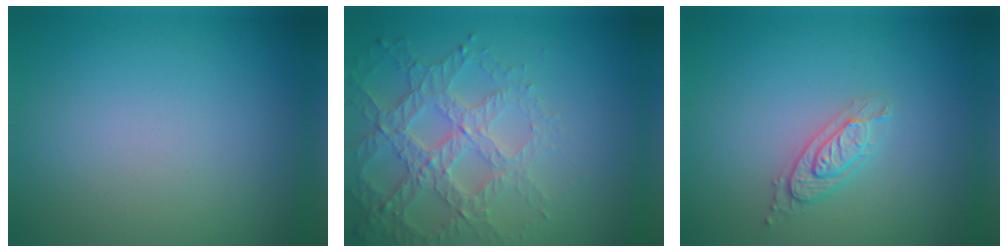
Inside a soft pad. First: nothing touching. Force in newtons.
{"total": 4.7, "press": 4.2, "slide": 2.2}
{"total": 2.1, "press": 2.1, "slide": 0.4}